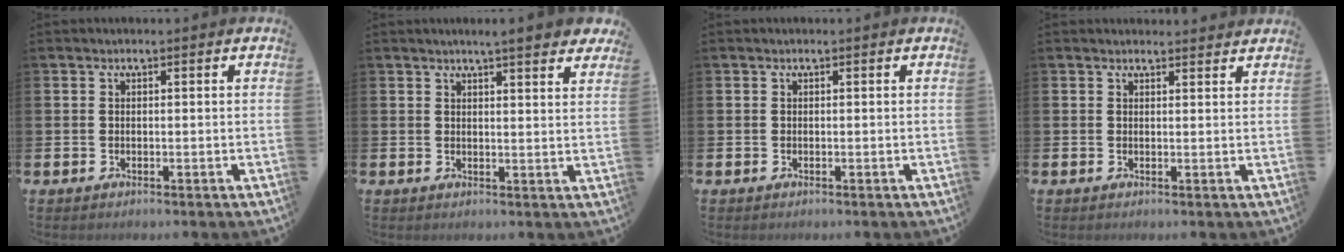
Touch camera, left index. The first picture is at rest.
{"total": 4.2, "force": [4.0, 0.0, 1.5], "torque": [-0.015, -0.022, 0.065]}
{"total": 0.0}
{"total": 1.5, "force": [1.5, 0.2, 0.0], "torque": [0.011, -0.011, 0.025]}